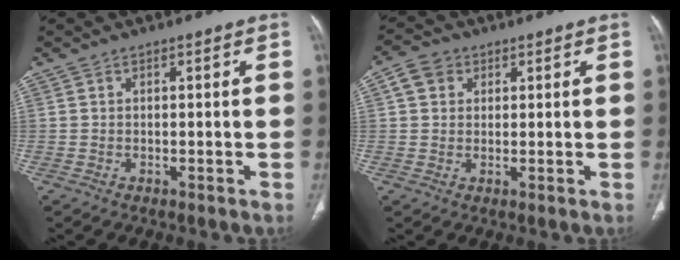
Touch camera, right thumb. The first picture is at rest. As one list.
[{"total": 4.6, "force": [1.7, 3.8, 2.0], "torque": [-0.021, 0.003, 0.029]}]